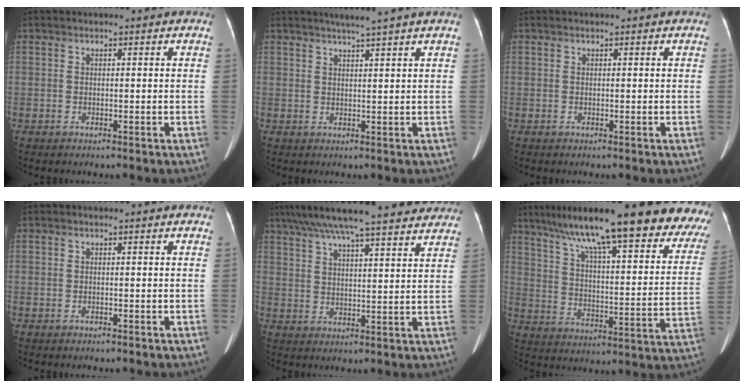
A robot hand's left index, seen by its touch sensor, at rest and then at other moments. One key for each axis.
{"total": 4.0, "fx": 3.1, "fy": -1.1, "fz": 2.2, "tx": -0.032, "ty": 0.002, "tz": 0.046}
{"total": 0.0}
{"total": 0.0}
{"total": 22.0, "fx": 18.5, "fy": 3.1, "fz": 11.5, "tx": -0.188, "ty": 0.048, "tz": 0.252}
{"total": 31.2, "fx": 25.1, "fy": 4.7, "fz": 17.9, "tx": -0.232, "ty": -0.022, "tz": 0.326}